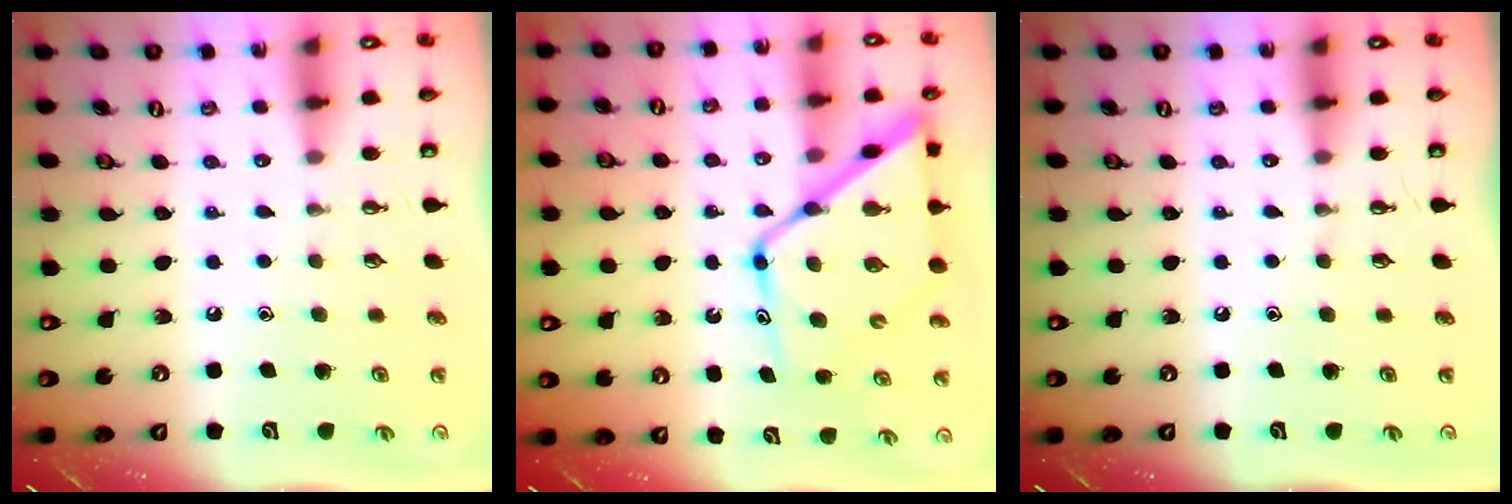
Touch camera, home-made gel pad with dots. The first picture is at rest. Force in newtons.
{"total": 15.7, "press": 15.6, "slide": 1.3}
{"total": 0.0}